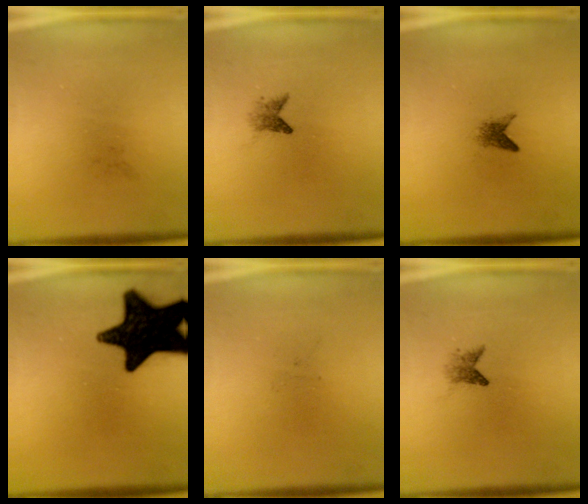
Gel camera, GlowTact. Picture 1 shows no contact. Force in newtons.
{"total": 1.6}
{"total": 1.5}
{"total": 18.4}
{"total": 0.0}
{"total": 1.6}